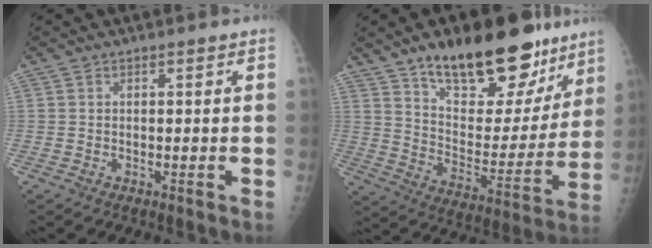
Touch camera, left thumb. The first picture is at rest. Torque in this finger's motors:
{"motor_torque": [0.56, 0.77, 1.45, -1.32, 0.13]}